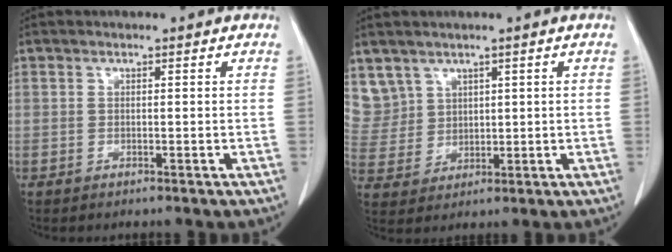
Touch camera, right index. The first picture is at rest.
{"total": 7.2, "force": [4.3, 5.7, 0.1], "torque": [-0.009, 0.017, 0.106]}